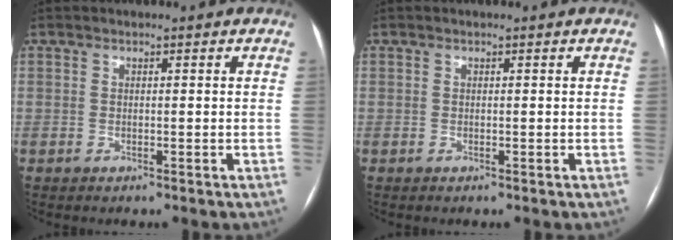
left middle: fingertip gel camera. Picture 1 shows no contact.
{"total": 0.0}